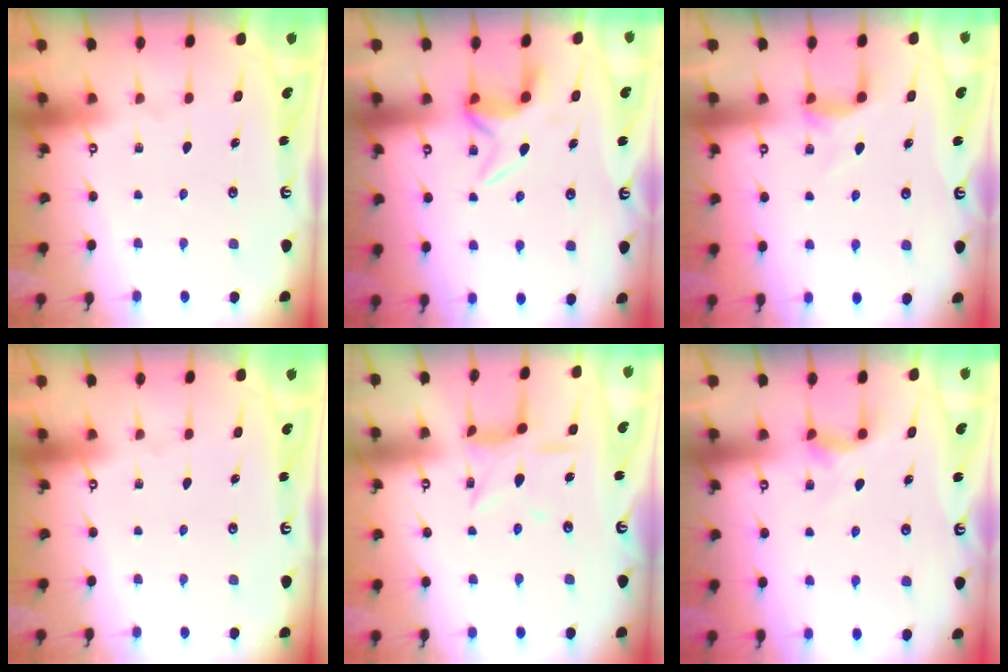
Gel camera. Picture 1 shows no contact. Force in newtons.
{"total": 6.1, "press": 5.9, "slide": 1.6}
{"total": 3.7, "press": 3.6, "slide": 0.6}
{"total": 0.0}
{"total": 9.2, "press": 9.2, "slide": 0.7}
{"total": 3.7, "press": 3.7, "slide": 0.5}